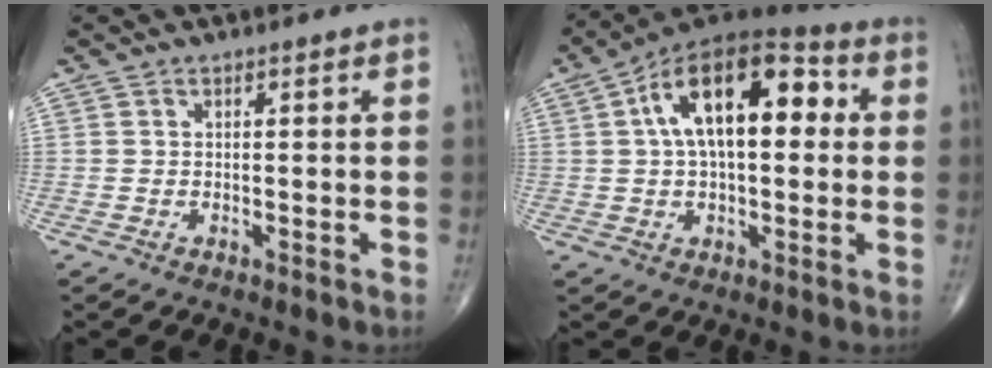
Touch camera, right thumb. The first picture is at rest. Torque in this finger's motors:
{"motor_torque": [1.00, 4.01, 1.62, 0.26, 0.20]}